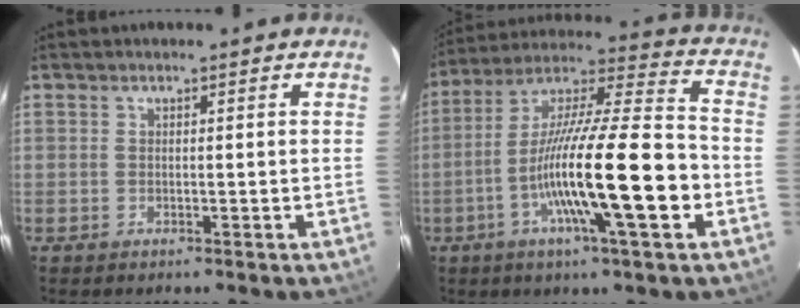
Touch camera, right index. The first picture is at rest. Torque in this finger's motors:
{"motor_torque": [1.55, -0.59, 1.05, 0.21]}